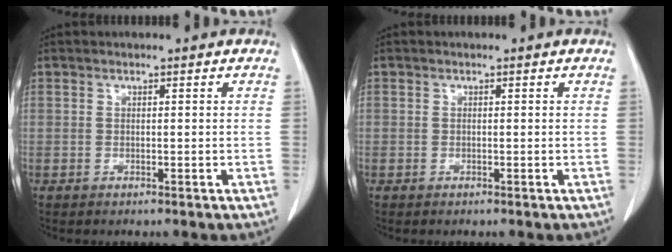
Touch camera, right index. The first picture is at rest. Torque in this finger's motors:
{"motor_torque": [0.16, -0.08, -0.04, 0.00]}